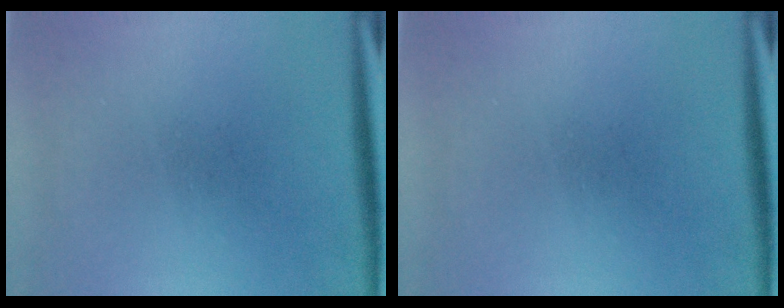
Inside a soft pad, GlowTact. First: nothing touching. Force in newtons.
{"total": 0.0}